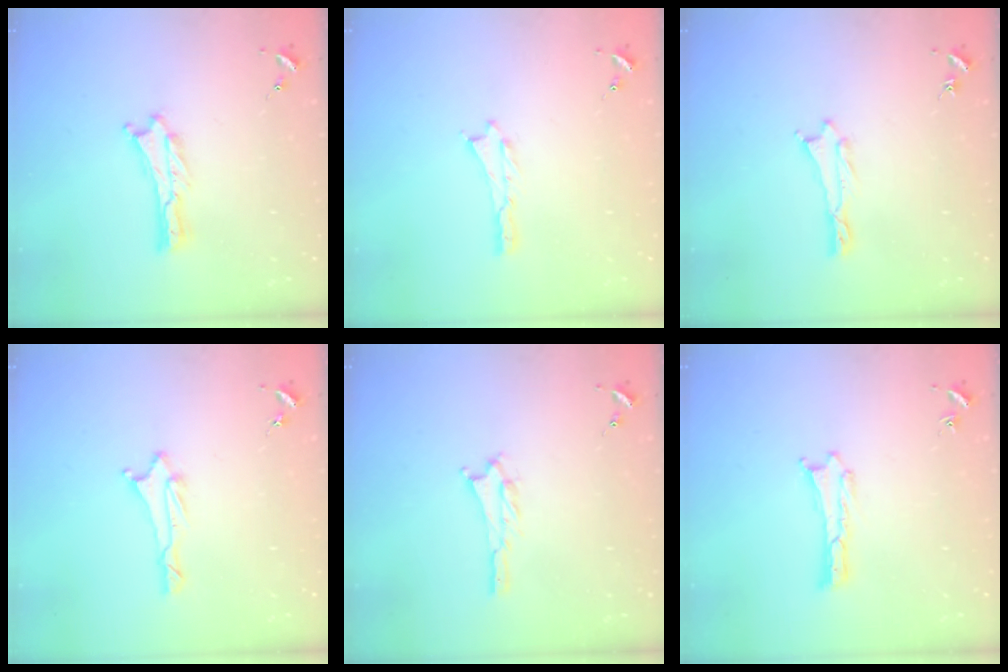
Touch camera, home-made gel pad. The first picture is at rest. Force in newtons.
{"total": 0.0}
{"total": 0.5, "press": 0.5, "slide": 0.2}
{"total": 1.7, "press": 1.6, "slide": 0.5}
{"total": 1.2, "press": 1.2, "slide": 0.2}
{"total": 0.0}